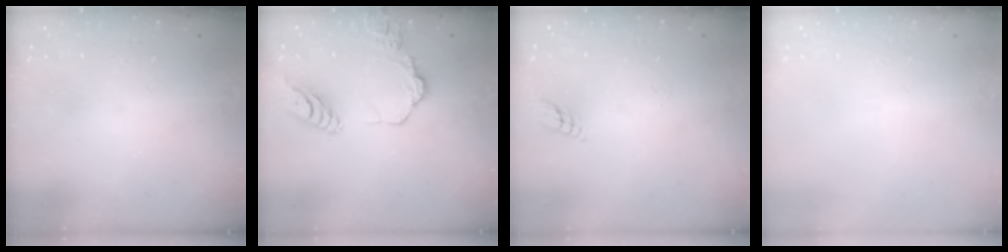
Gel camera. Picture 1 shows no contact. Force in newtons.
{"total": 13.0, "press": 13.0, "slide": 1.1}
{"total": 4.0, "press": 4.0, "slide": 0.4}
{"total": 0.0}